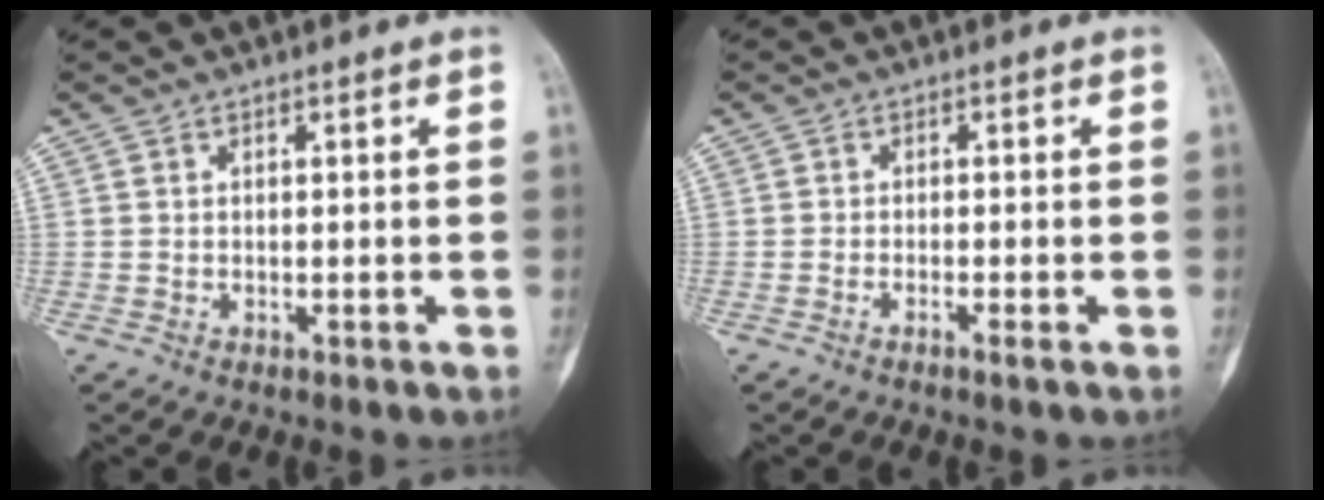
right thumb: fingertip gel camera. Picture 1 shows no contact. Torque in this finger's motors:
{"motor_torque": [-0.36, -0.06, -0.17, -0.02, 0.03]}